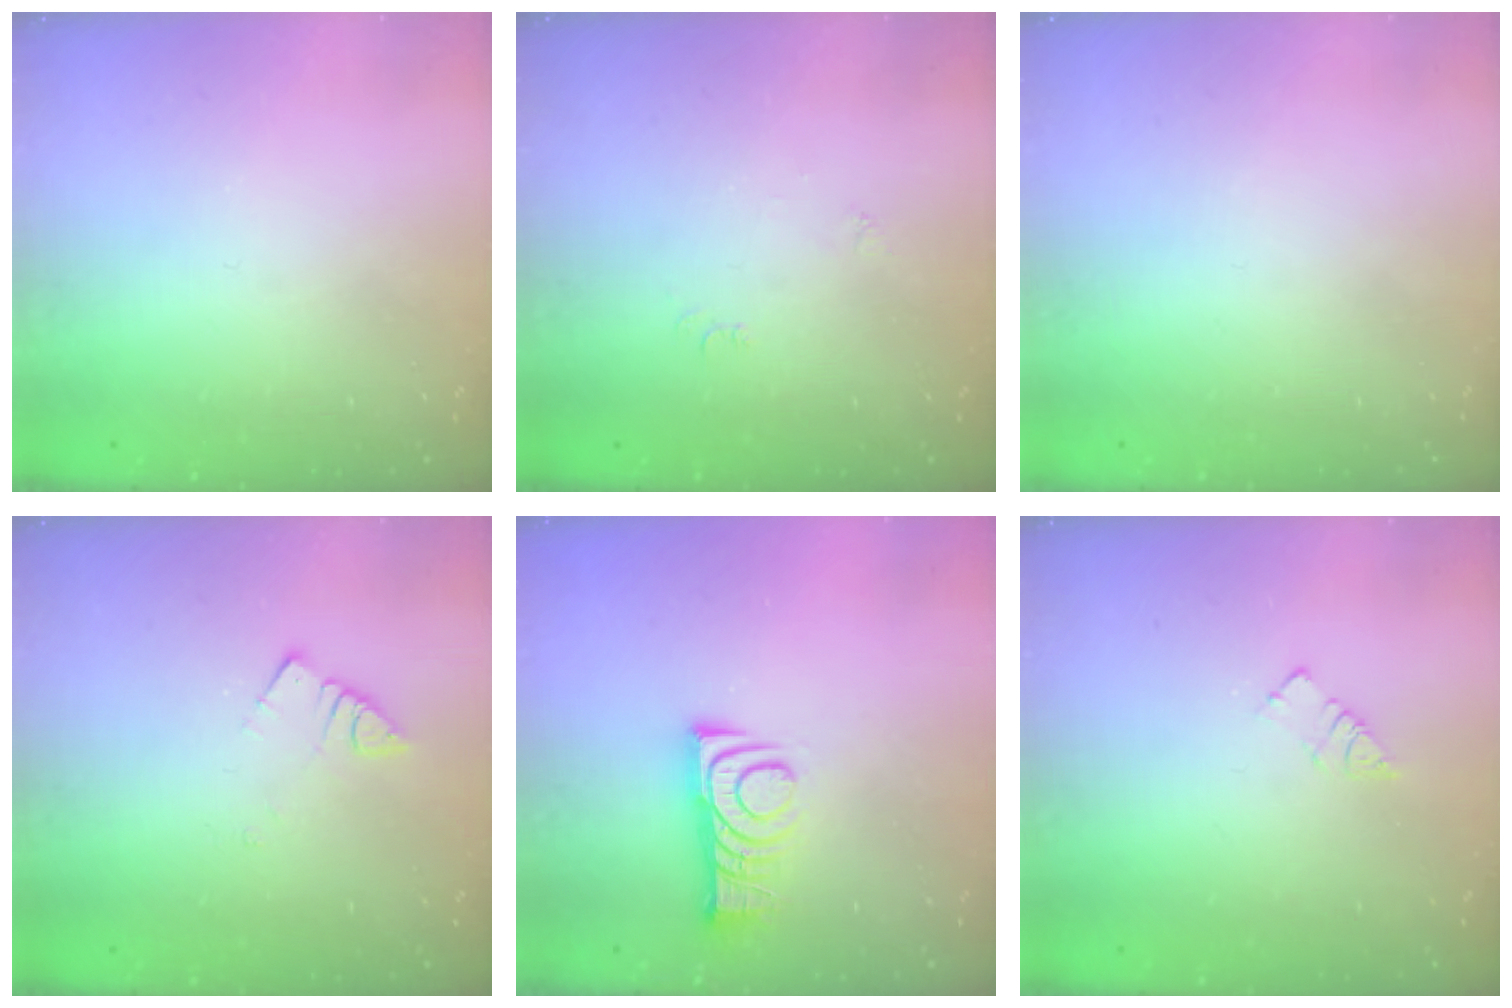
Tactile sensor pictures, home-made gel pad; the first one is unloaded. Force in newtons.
{"total": 4.0, "press": 4.0, "slide": 0.6}
{"total": 1.5, "press": 1.5, "slide": 0.1}
{"total": 3.1, "press": 3.1, "slide": 0.5}
{"total": 8.7, "press": 8.7, "slide": 0.8}
{"total": 3.7, "press": 3.7, "slide": 0.2}